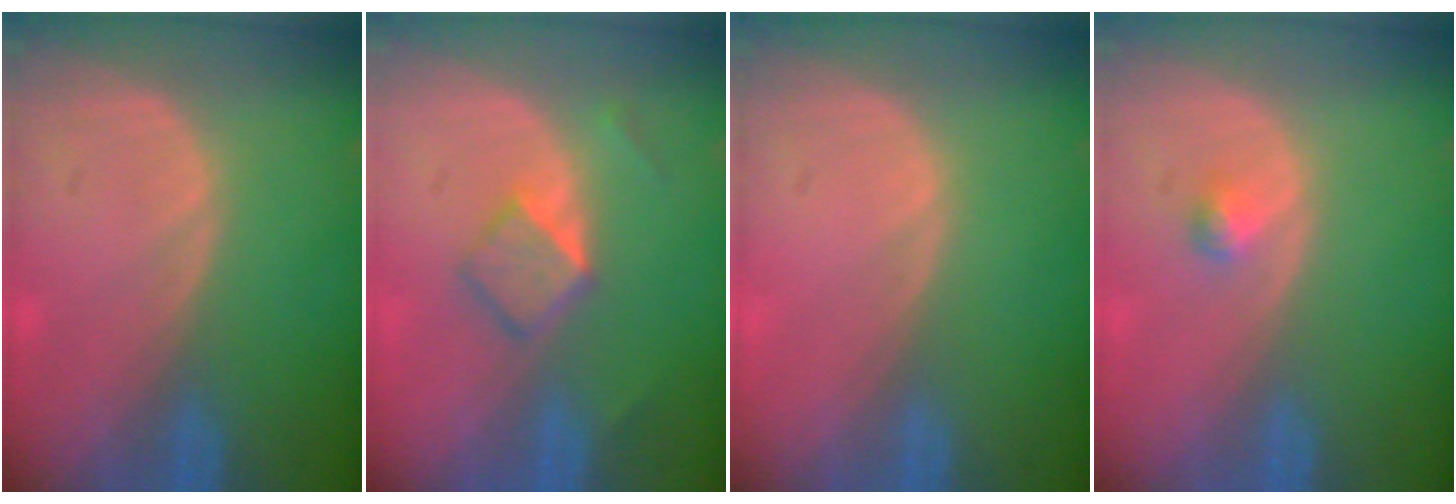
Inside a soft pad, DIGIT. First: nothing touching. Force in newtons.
{"total": 4.1, "press": 3.9, "slide": 1.1}
{"total": 0.0}
{"total": 1.3, "press": 1.2, "slide": 0.1}